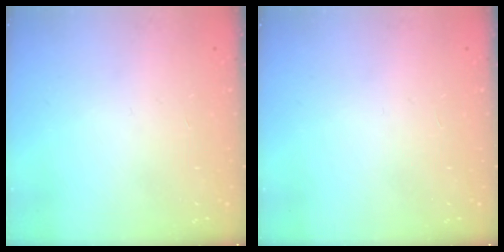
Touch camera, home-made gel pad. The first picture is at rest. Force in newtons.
{"total": 0.0}